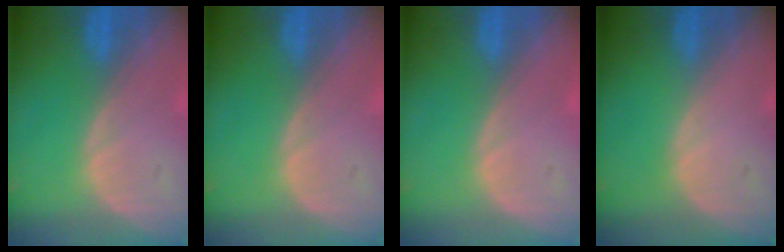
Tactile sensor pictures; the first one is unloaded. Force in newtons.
{"total": 0.0}
{"total": 0.6, "press": 0.1, "slide": 0.6}
{"total": 0.0}